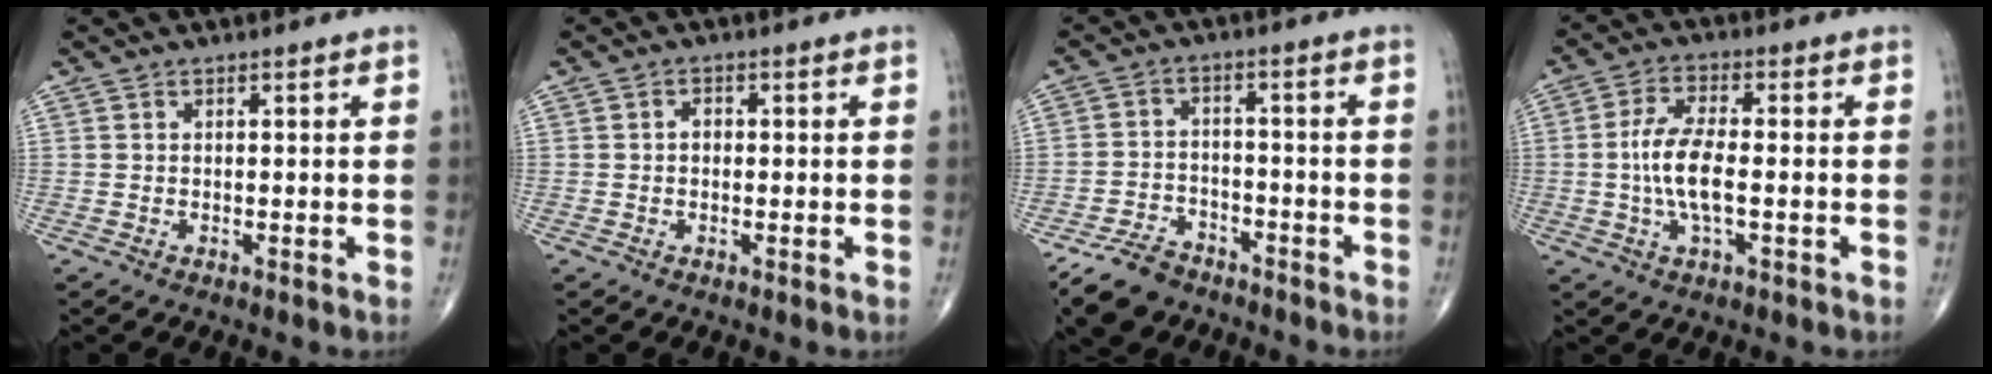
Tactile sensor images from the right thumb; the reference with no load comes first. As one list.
[{"total": 1.5, "force": [-0.1, 1.1, 0.9], "torque": [-0.007, 0.006, -0.004]}, {"total": 8.3, "force": [-6.3, 4.6, 2.8], "torque": [-0.045, 0.029, -0.114]}, {"total": 7.5, "force": [-0.6, 2.9, 6.9], "torque": [-0.144, -0.002, -0.014]}]